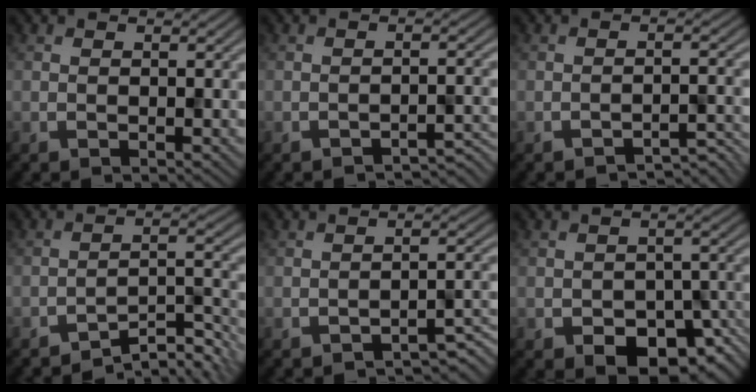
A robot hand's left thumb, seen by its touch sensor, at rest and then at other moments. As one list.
[{"total": 2.4, "force": [-2.1, 0.4, 1.1], "torque": [-0.014, 0.004, -0.031]}, {"total": 2.6, "force": [-2.4, 0.4, 1.1], "torque": [-0.014, 0.004, -0.035]}, {"total": 6.0, "force": [-4.9, 1.4, 3.2], "torque": [-0.042, 0.007, -0.080]}, {"total": 3.0, "force": [-2.3, 0.6, 1.7], "torque": [-0.026, 0.005, -0.037]}, {"total": 8.8, "force": [-4.7, 5.2, 5.3], "torque": [-0.082, -0.024, -0.058]}]